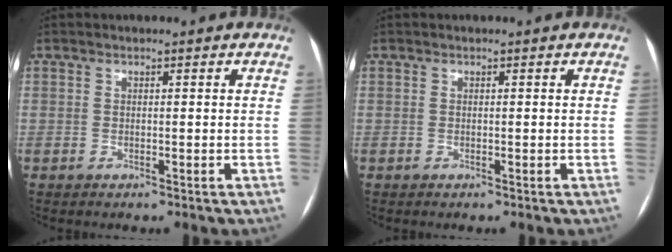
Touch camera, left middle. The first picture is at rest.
{"total": 0.0}